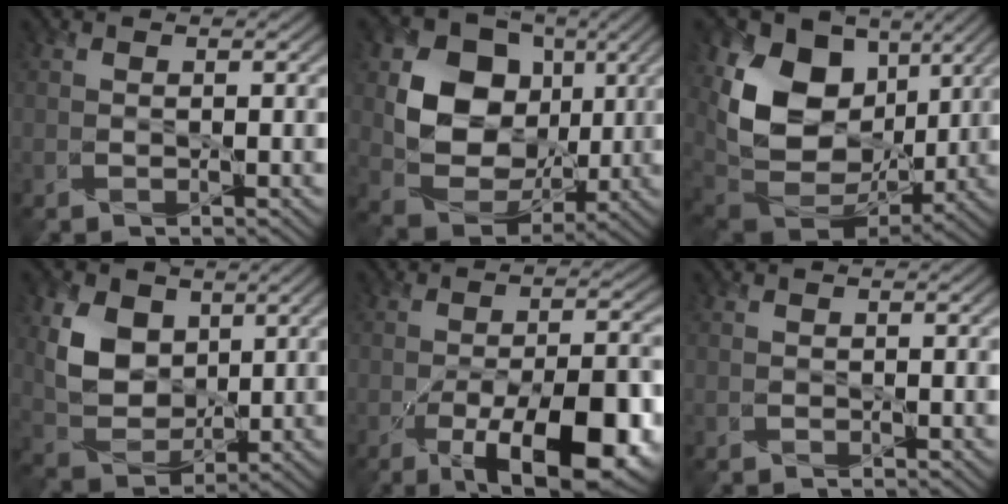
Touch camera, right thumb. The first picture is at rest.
{"total": 11.9, "force": [2.1, 9.7, 6.4], "torque": [-0.129, -0.004, 0.029]}
{"total": 15.3, "force": [4.0, 11.5, 9.2], "torque": [-0.198, 0.000, 0.089]}
{"total": 7.9, "force": [2.8, 6.0, 4.3], "torque": [-0.109, -0.008, 0.053]}
{"total": 13.6, "force": [-6.1, 4.9, 11.1], "torque": [-0.154, -0.006, -0.095]}
{"total": 0.0}